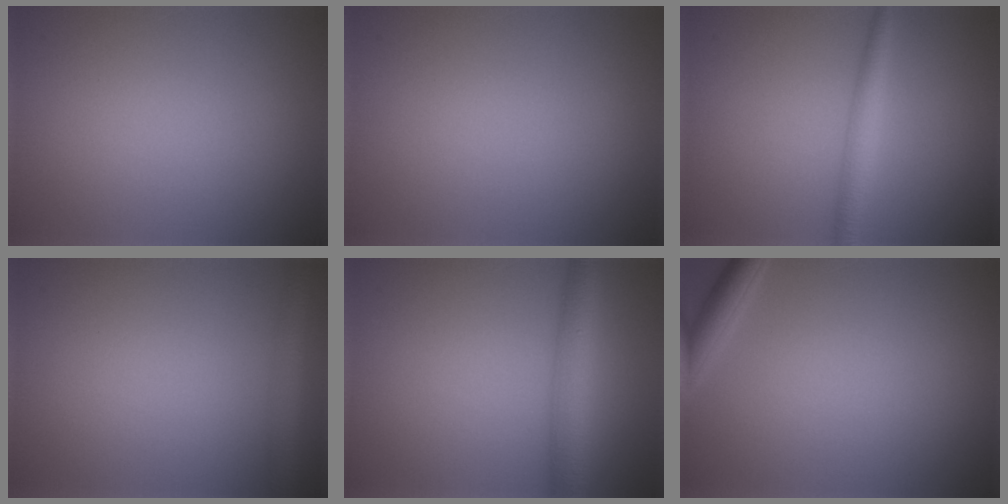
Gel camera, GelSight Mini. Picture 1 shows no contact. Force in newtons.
{"total": 0.0}
{"total": 2.4, "press": 2.4, "slide": 0.1}
{"total": 2.7, "press": 2.7, "slide": 0.2}
{"total": 4.5, "press": 4.4, "slide": 0.2}
{"total": 2.1, "press": 2.1, "slide": 0.1}